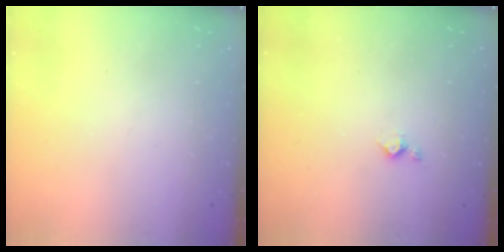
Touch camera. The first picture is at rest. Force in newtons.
{"total": 2.9, "press": 2.9, "slide": 0.5}